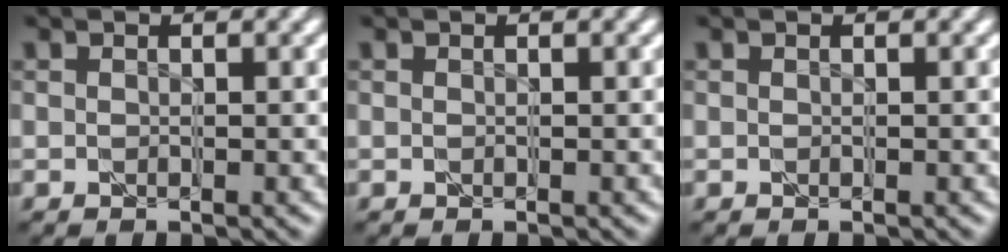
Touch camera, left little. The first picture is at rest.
{"total": 0.0}
{"total": 0.0}